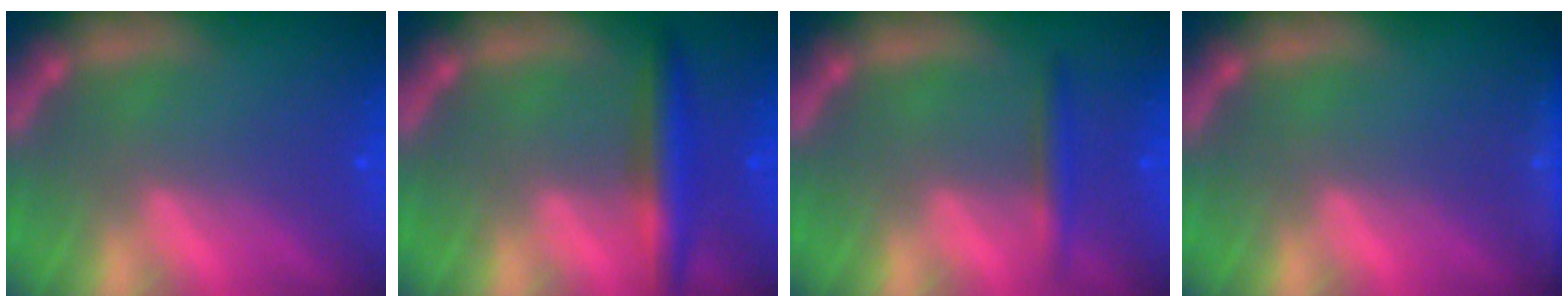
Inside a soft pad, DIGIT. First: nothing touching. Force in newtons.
{"total": 4.0}
{"total": 1.9}
{"total": 2.4}